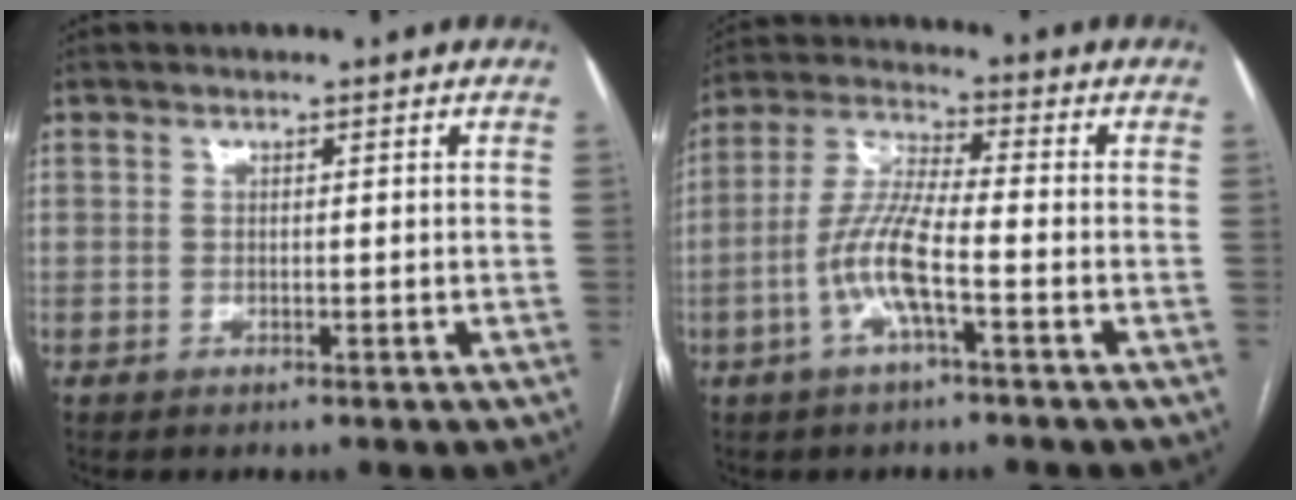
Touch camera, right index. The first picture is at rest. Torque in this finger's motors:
{"motor_torque": [1.03, -0.30, 0.47, 0.13]}